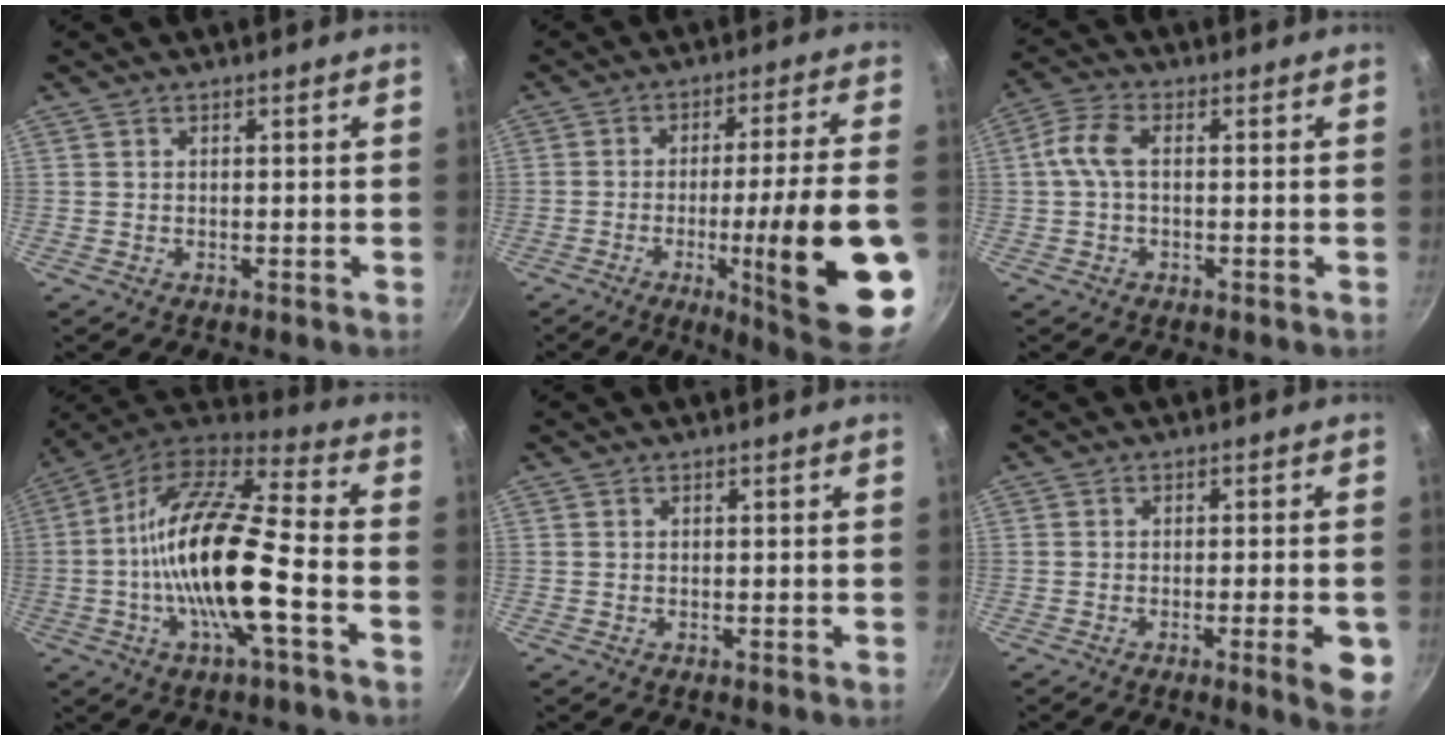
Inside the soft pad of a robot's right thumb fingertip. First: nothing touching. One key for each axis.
{"total": 23.4, "fx": -6.7, "fy": 3.2, "fz": 22.2, "tx": -0.299, "ty": 0.015, "tz": -0.088}
{"total": 5.3, "fx": 0.2, "fy": 2.7, "fz": 4.6, "tx": -0.110, "ty": 0.020, "tz": -0.005}
{"total": 20.7, "fx": -4.7, "fy": 6.1, "fz": 19.2, "tx": -0.354, "ty": 0.035, "tz": -0.104}
{"total": 0.0}
{"total": 6.8, "fx": -2.4, "fy": 1.2, "fz": 6.3, "tx": -0.069, "ty": 0.005, "tz": -0.031}